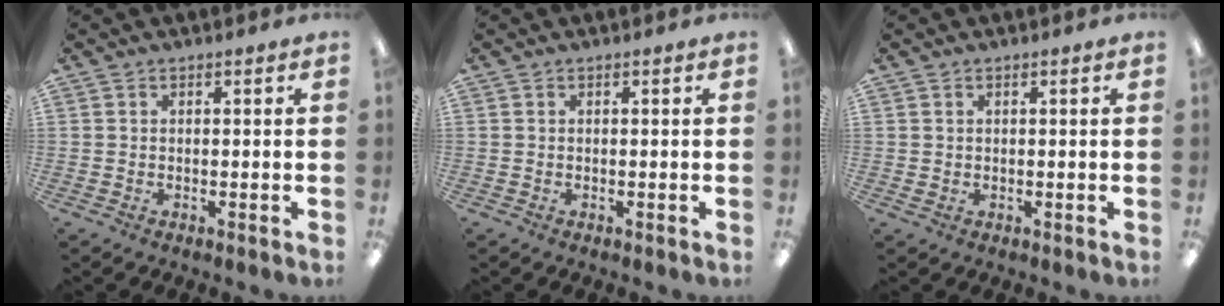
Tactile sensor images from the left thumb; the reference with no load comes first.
{"total": 0.0}
{"total": 0.7, "force": [0.5, 0.4, 0.1], "torque": [-0.002, 0.002, 0.009]}